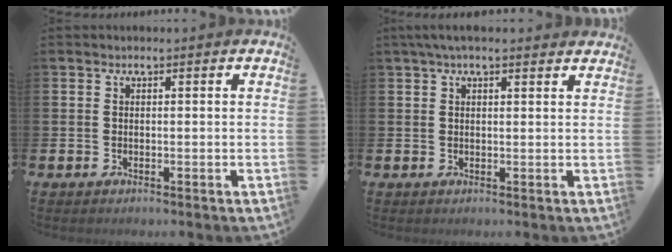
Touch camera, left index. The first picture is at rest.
{"total": 2.7, "force": [2.1, 0.6, 1.6], "torque": [-0.030, 0.002, 0.037]}